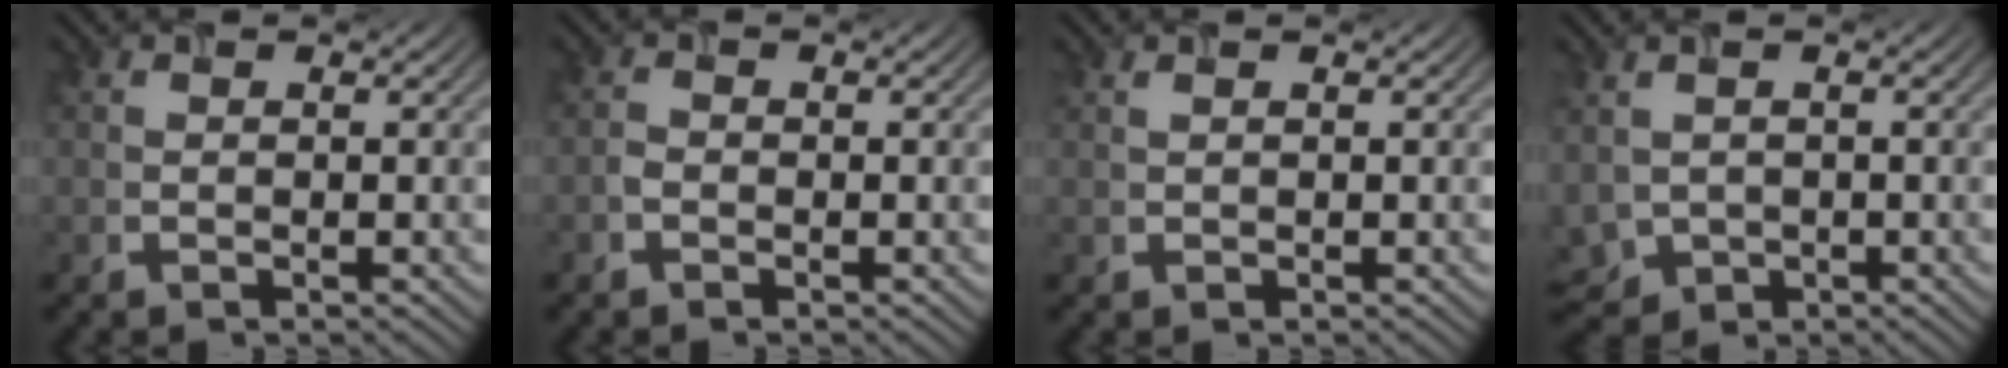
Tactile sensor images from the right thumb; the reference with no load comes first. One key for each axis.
{"total": 1.0, "fx": -0.6, "fy": 0.6, "fz": 0.4, "tx": -0.010, "ty": 0.002, "tz": -0.016}
{"total": 0.5, "fx": 0.4, "fy": 0.2, "fz": 0.3, "tx": -0.012, "ty": 0.002, "tz": 0.009}
{"total": 3.8, "fx": -0.6, "fy": 3.0, "fz": 2.2, "tx": -0.070, "ty": -0.013, "tz": -0.012}